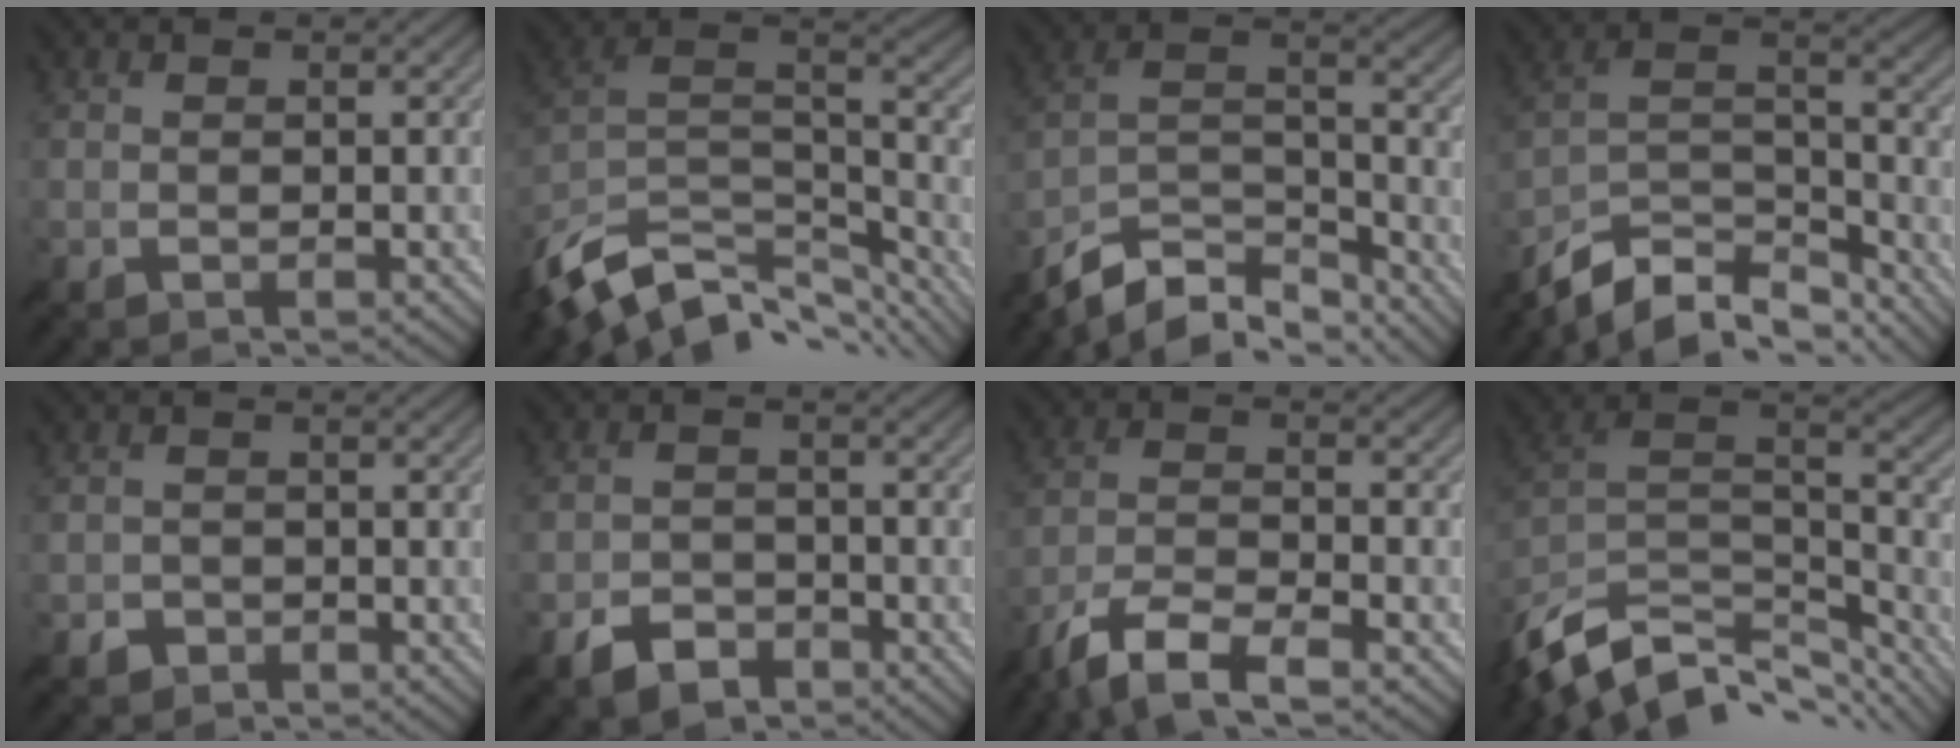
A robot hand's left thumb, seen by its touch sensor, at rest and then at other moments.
{"total": 14.4, "force": [-9.5, 6.8, 8.3], "torque": [-0.221, -0.019, -0.154]}
{"total": 10.9, "force": [-9.0, 3.5, 5.2], "torque": [-0.101, -0.001, -0.171]}
{"total": 11.9, "force": [-9.5, 4.3, 5.7], "torque": [-0.120, -0.004, -0.174]}
{"total": 1.8, "force": [-1.1, 1.4, 0.2], "torque": [0.002, -0.004, -0.023]}
{"total": 4.4, "force": [-3.1, 2.5, 1.7], "torque": [-0.032, -0.005, -0.064]}
{"total": 7.6, "force": [-5.6, 1.8, 4.8], "torque": [-0.103, -0.010, -0.116]}
{"total": 14.0, "force": [-9.6, 6.5, 7.8], "torque": [-0.210, -0.013, -0.156]}